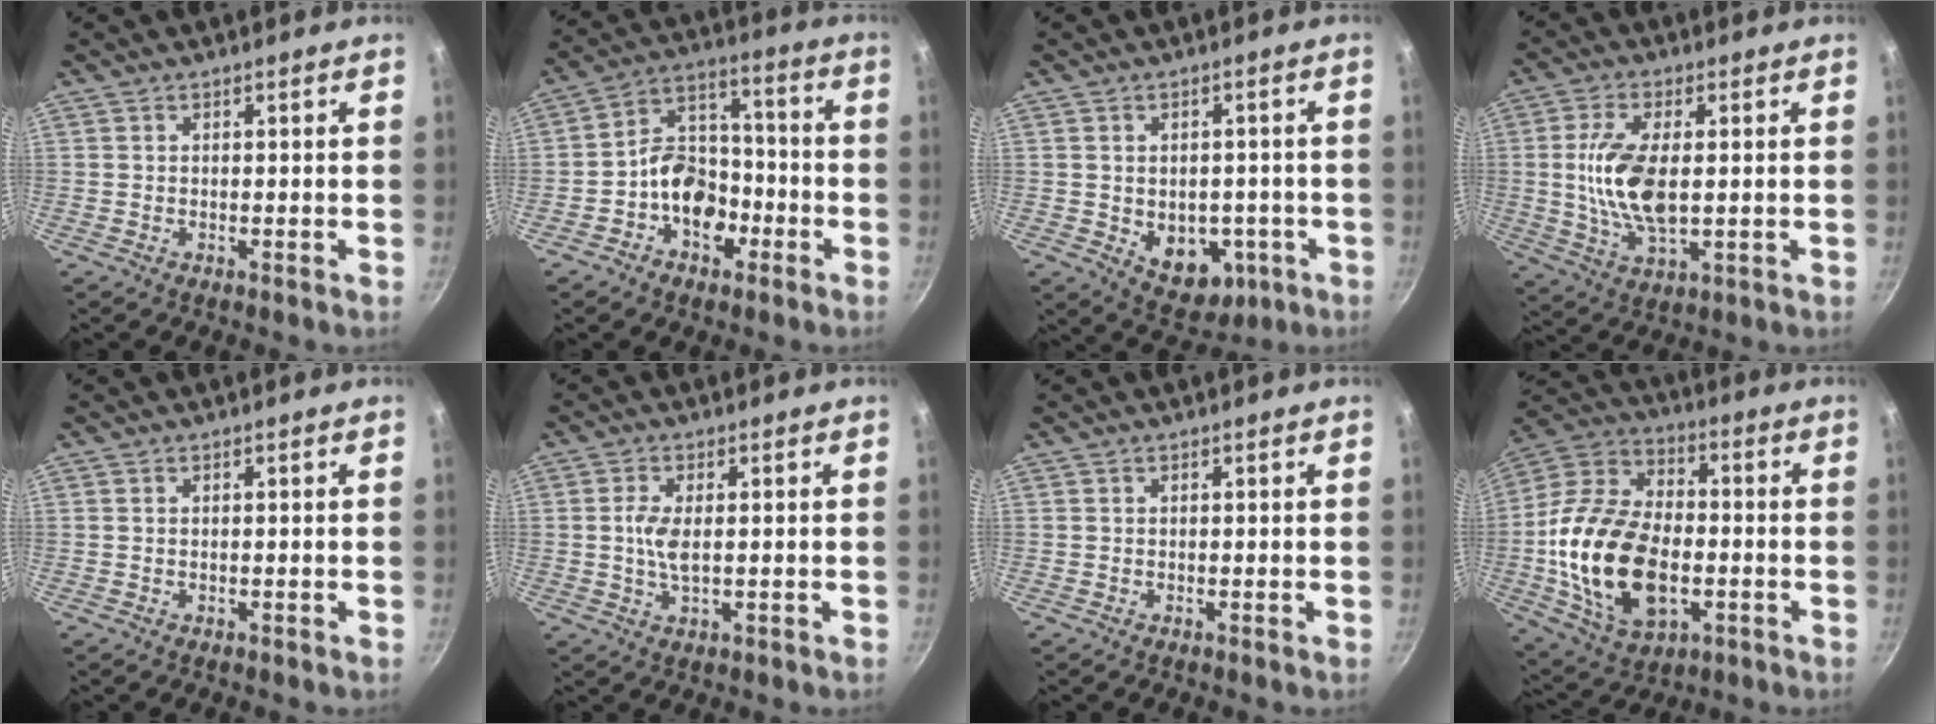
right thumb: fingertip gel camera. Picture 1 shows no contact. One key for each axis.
{"total": 11.2, "fx": -4.5, "fy": 8.1, "fz": 6.3, "tx": -0.063, "ty": 0.060, "tz": -0.082}
{"total": 10.3, "fx": -2.6, "fy": 7.4, "fz": 6.8, "tx": -0.057, "ty": -0.001, "tz": -0.016}
{"total": 11.7, "fx": 0.6, "fy": 5.5, "fz": 10.3, "tx": -0.201, "ty": -0.005, "tz": 0.013}
{"total": 0.0}
{"total": 4.6, "fx": 0.0, "fy": 1.8, "fz": 4.2, "tx": -0.093, "ty": -0.001, "tz": -0.002}
{"total": 0.0}
{"total": 23.7, "fx": -4.0, "fy": 14.6, "fz": 18.2, "tx": -0.336, "ty": 0.027, "tz": -0.070}